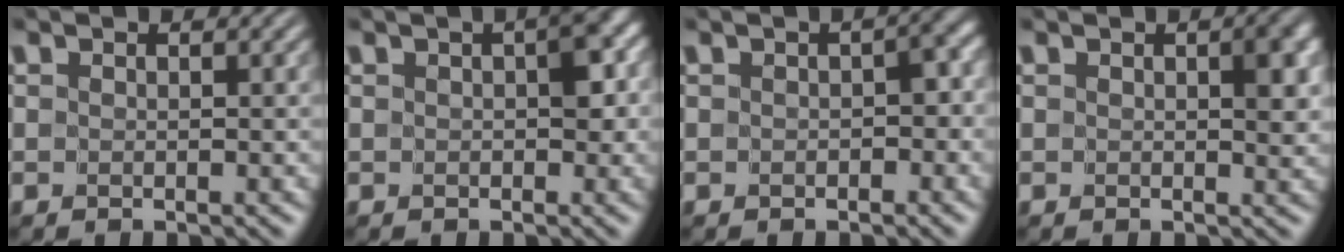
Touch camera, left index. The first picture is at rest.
{"total": 2.7, "force": [0.1, 1.4, 2.2], "torque": [-0.024, 0.005, -0.001]}
{"total": 1.8, "force": [-0.5, 1.1, 1.4], "torque": [-0.016, 0.003, -0.009]}
{"total": 2.4, "force": [0.3, 1.2, 2.1], "torque": [-0.022, 0.001, 0.004]}